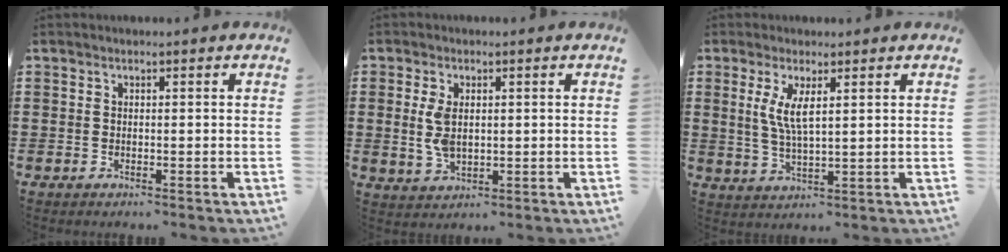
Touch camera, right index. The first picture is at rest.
{"total": 4.8, "force": [0.5, 2.6, 4.0], "torque": [-0.096, 0.002, 0.004]}
{"total": 4.7, "force": [1.6, 1.2, 4.3], "torque": [-0.091, 0.000, 0.027]}